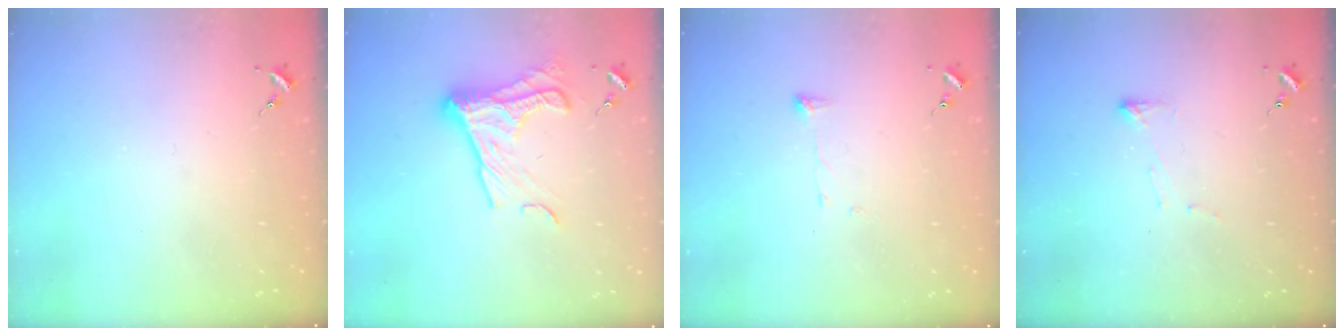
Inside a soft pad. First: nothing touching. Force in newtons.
{"total": 14.5, "press": 14.5, "slide": 1.2}
{"total": 4.9, "press": 4.9, "slide": 0.2}
{"total": 3.6, "press": 3.5, "slide": 0.5}